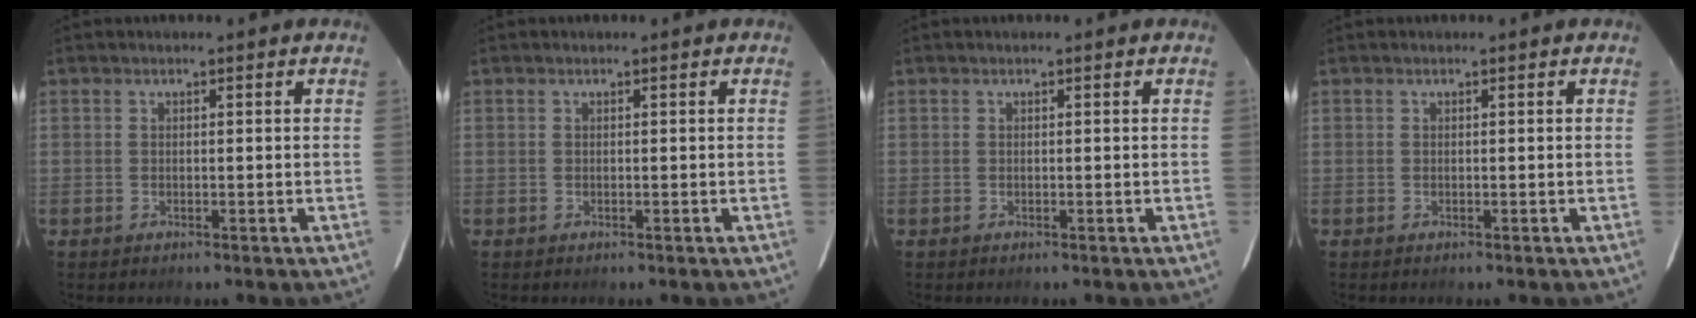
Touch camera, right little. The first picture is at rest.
{"total": 0.0}
{"total": 0.0}
{"total": 0.0}